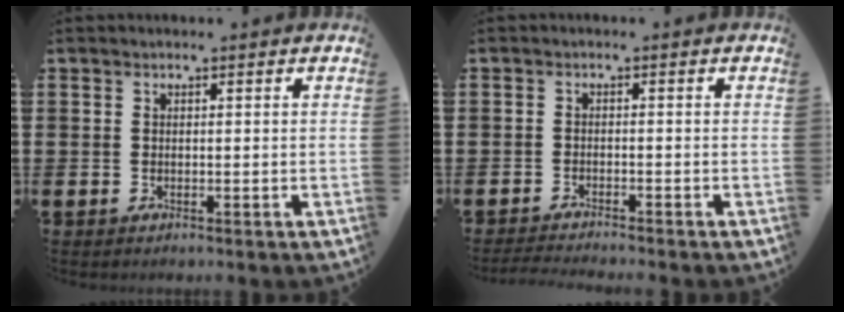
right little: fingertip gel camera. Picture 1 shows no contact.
{"total": 1.5, "force": [-1.4, -0.1, 0.4], "torque": [-0.006, 0.001, -0.027]}